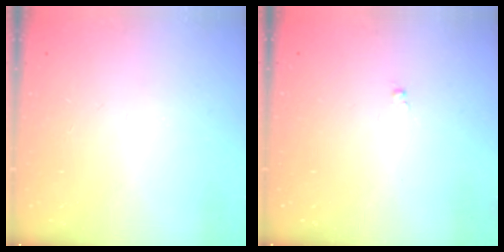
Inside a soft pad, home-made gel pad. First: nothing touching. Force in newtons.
{"total": 0.0}